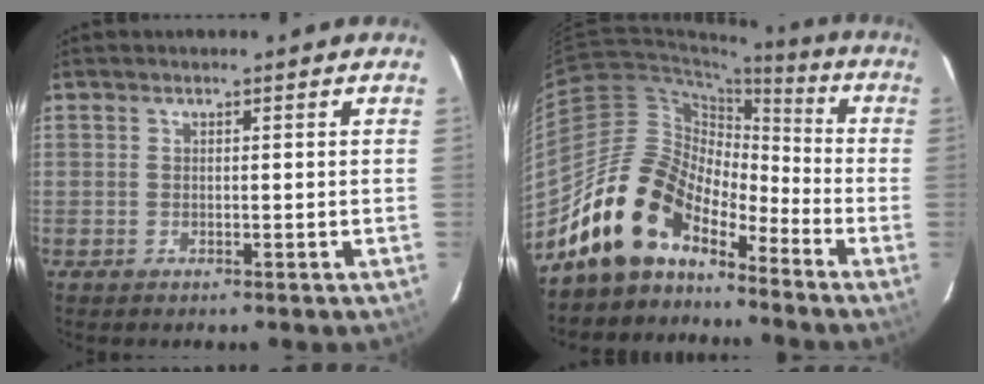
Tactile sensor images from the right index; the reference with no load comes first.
{"total": 14.1, "force": [-11.3, 6.6, 5.4], "torque": [-0.099, 0.026, -0.216]}